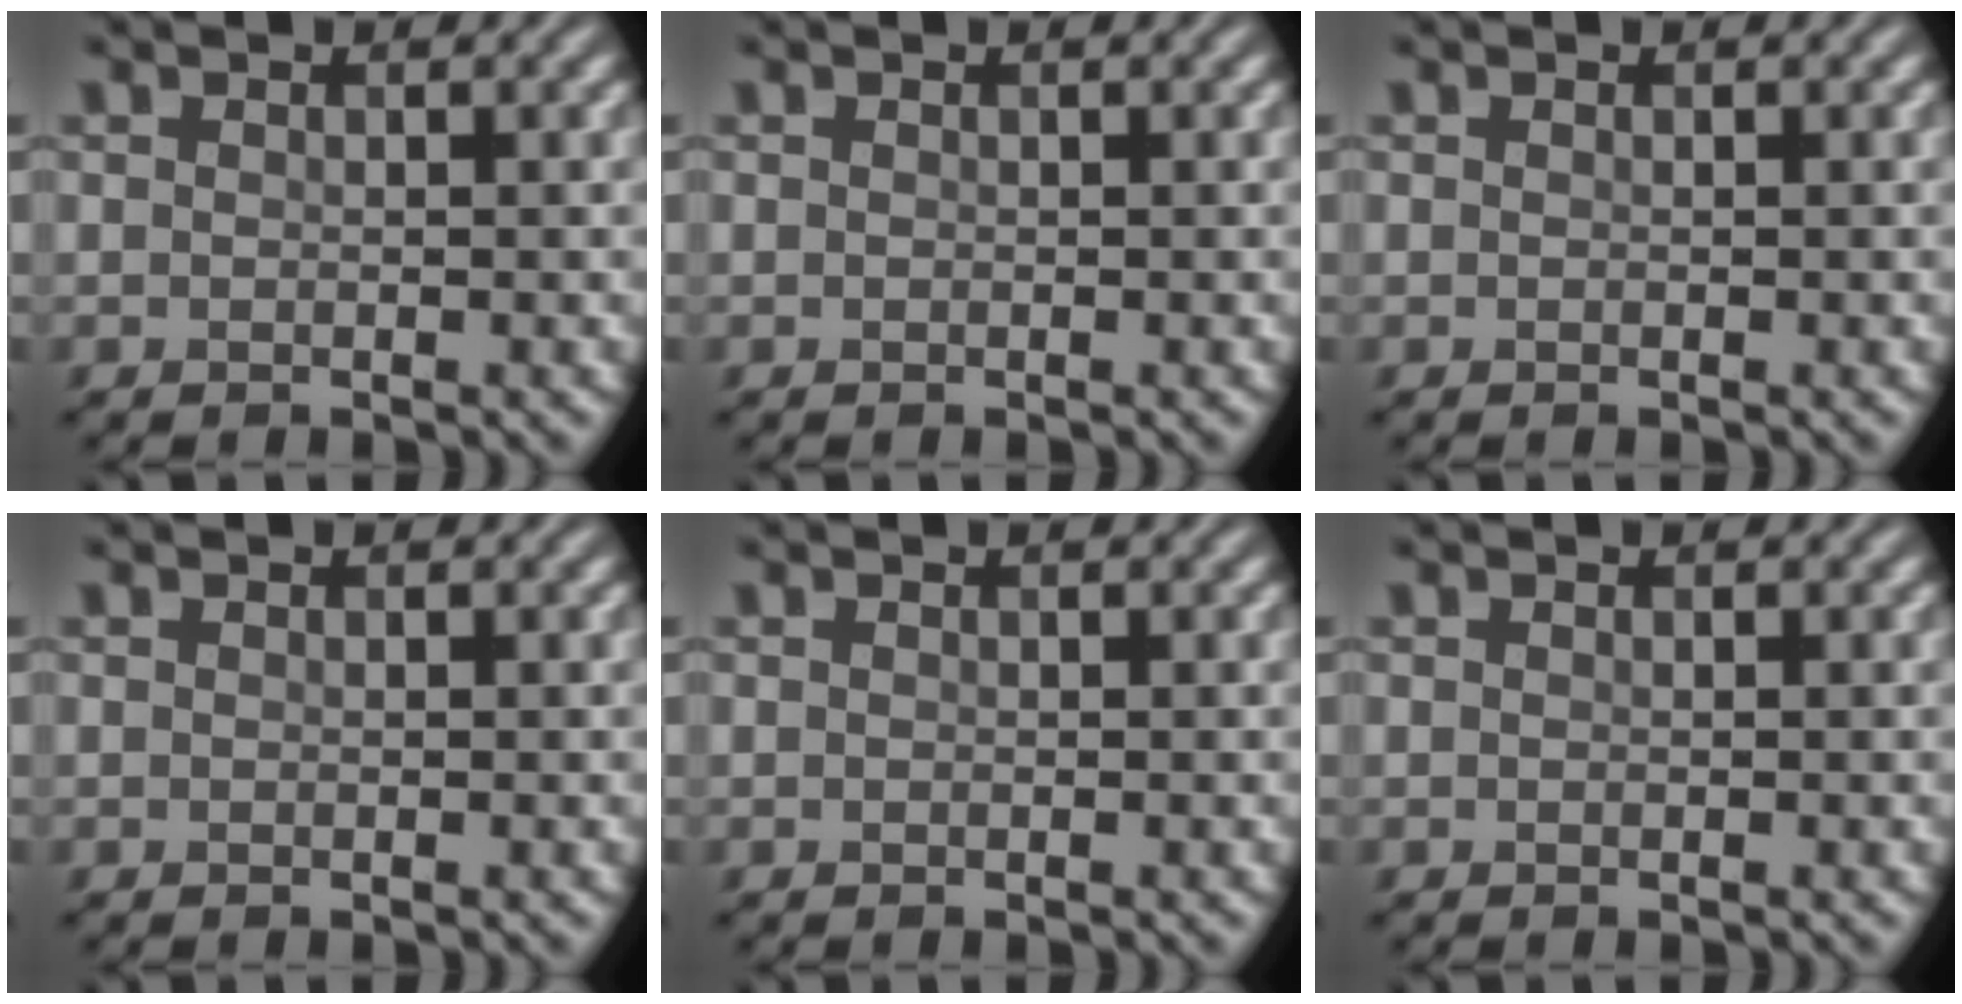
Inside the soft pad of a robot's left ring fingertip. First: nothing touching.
{"total": 0.0}
{"total": 0.0}
{"total": 0.0}
{"total": 0.0}
{"total": 0.0}